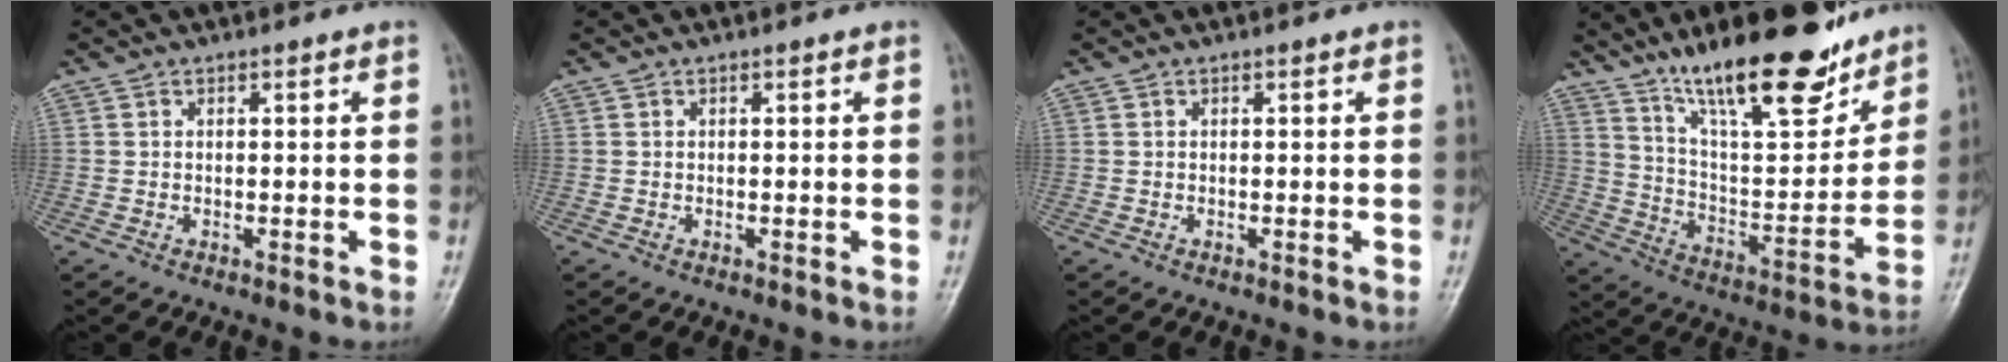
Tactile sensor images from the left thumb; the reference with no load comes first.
{"total": 0.0}
{"total": 0.0}
{"total": 21.8, "force": [15.7, 6.4, 13.6], "torque": [-0.175, -0.084, 0.266]}